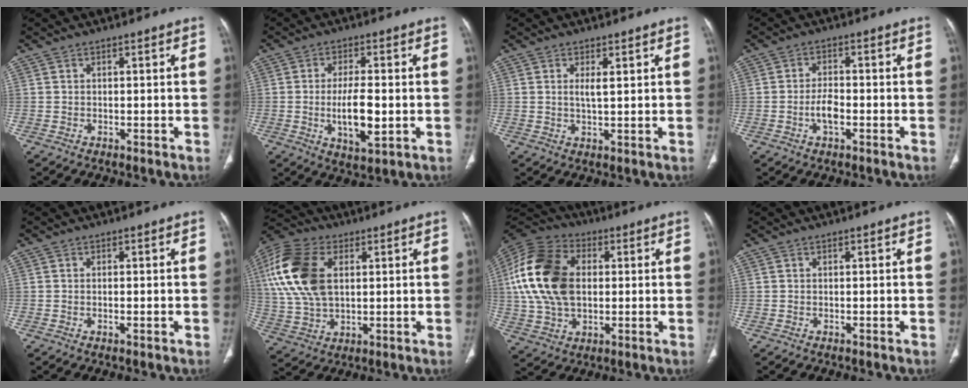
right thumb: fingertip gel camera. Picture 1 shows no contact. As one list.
[{"total": 8.7, "force": [-1.2, 3.2, 8.0], "torque": [-0.140, -0.010, -0.018]}, {"total": 2.4, "force": [0.9, 0.6, 2.2], "torque": [-0.040, -0.007, 0.017]}, {"total": 4.0, "force": [-1.3, 1.8, 3.2], "torque": [-0.057, 0.010, -0.026]}, {"total": 0.7, "force": [-0.2, 0.1, 0.7], "torque": [-0.015, -0.001, -0.004]}, {"total": 19.0, "force": [4.7, 11.7, 14.1], "torque": [-0.310, 0.003, 0.086]}, {"total": 20.0, "force": [2.2, 13.3, 14.8], "torque": [-0.295, 0.012, 0.039]}, {"total": 0.0}]